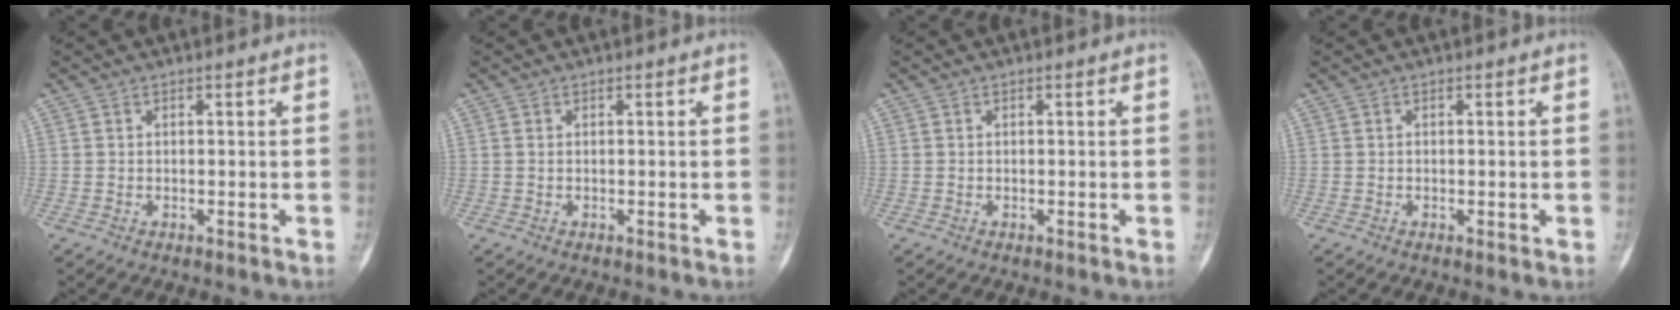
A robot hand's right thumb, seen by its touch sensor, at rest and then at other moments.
{"total": 0.0}
{"total": 0.0}
{"total": 0.8, "force": [-0.1, 0.4, 0.7], "torque": [-0.010, -0.002, -0.002]}